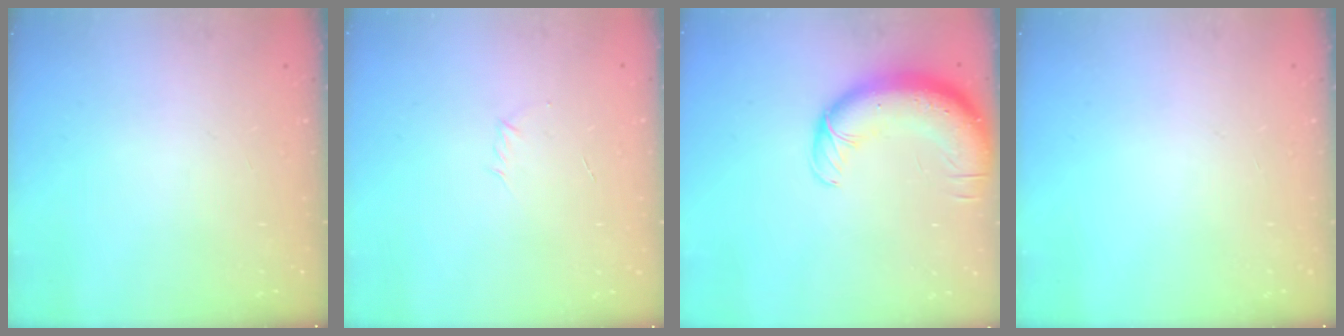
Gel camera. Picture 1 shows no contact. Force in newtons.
{"total": 2.9, "press": 2.8, "slide": 0.8}
{"total": 13.5, "press": 13.0, "slide": 3.6}
{"total": 0.0}